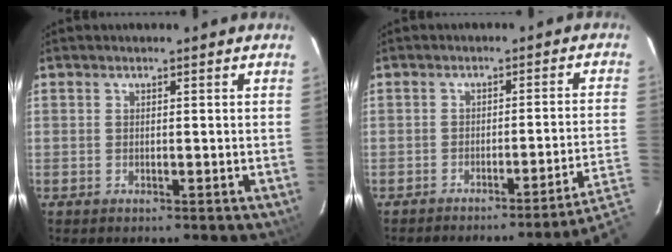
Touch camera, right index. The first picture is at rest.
{"total": 7.2, "force": [-5.4, -4.0, 2.7], "torque": [-0.042, -0.016, -0.069]}